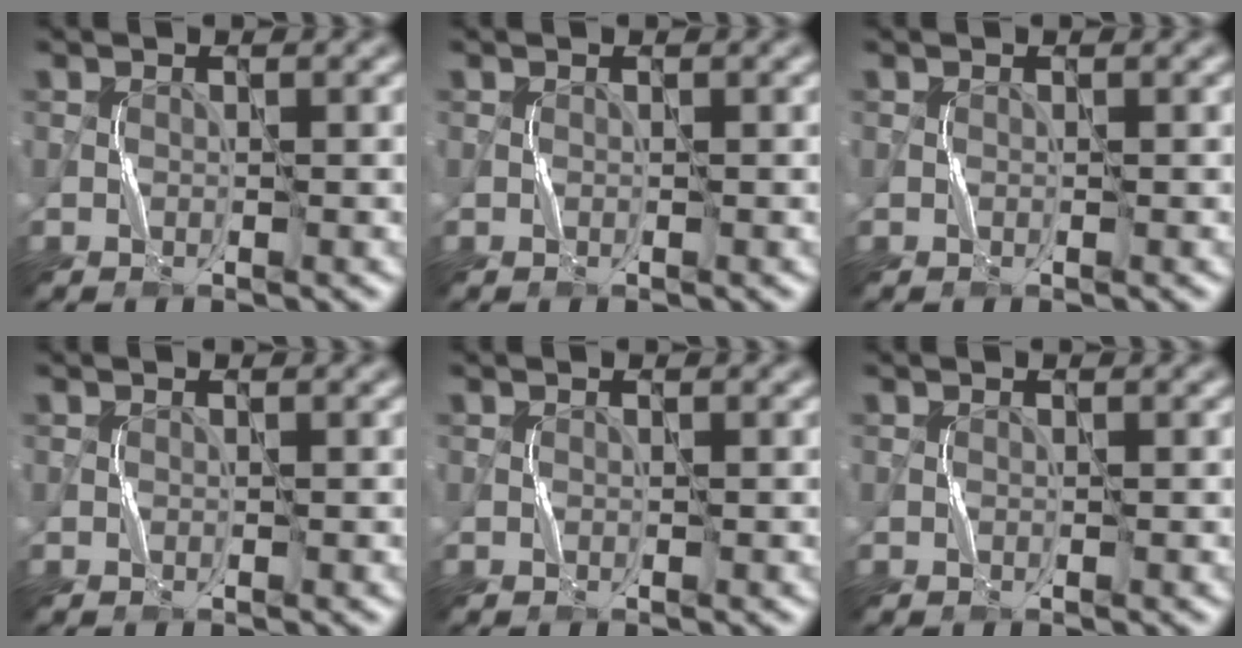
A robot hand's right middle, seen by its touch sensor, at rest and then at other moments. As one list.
[{"total": 0.0}, {"total": 0.0}, {"total": 0.0}, {"total": 0.0}, {"total": 0.0}]